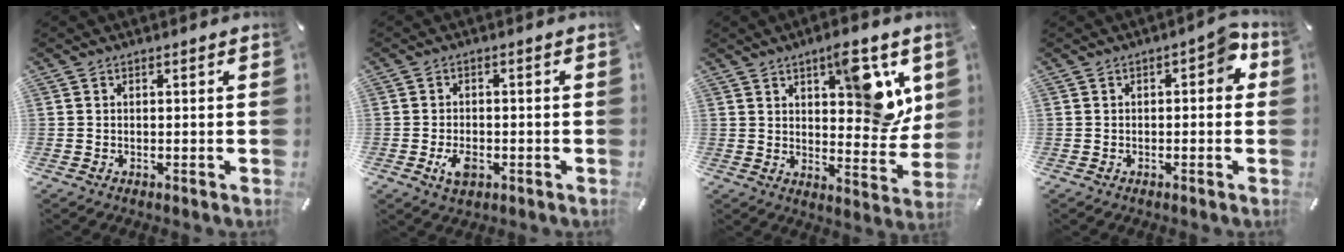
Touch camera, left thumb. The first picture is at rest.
{"total": 4.2, "force": [-1.6, 2.6, 2.8], "torque": [-0.067, 0.002, -0.032]}
{"total": 13.7, "force": [6.6, 6.1, 10.3], "torque": [-0.103, -0.043, 0.104]}
{"total": 4.3, "force": [0.0, 2.3, 3.7], "torque": [-0.048, 0.006, -0.008]}